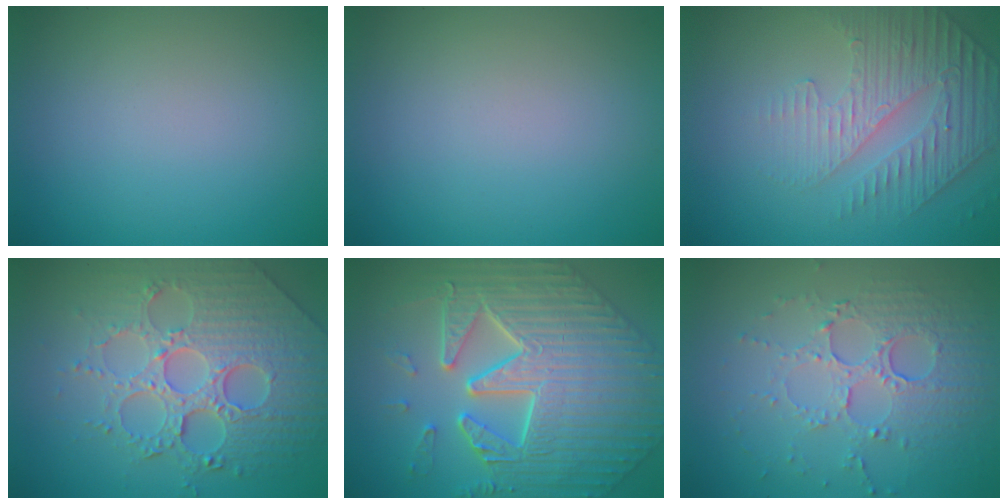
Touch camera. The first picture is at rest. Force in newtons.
{"total": 0.0}
{"total": 4.7, "press": 3.3, "slide": 3.4}
{"total": 8.1, "press": 6.0, "slide": 5.5}
{"total": 9.4, "press": 7.4, "slide": 5.9}
{"total": 5.5, "press": 3.7, "slide": 4.1}